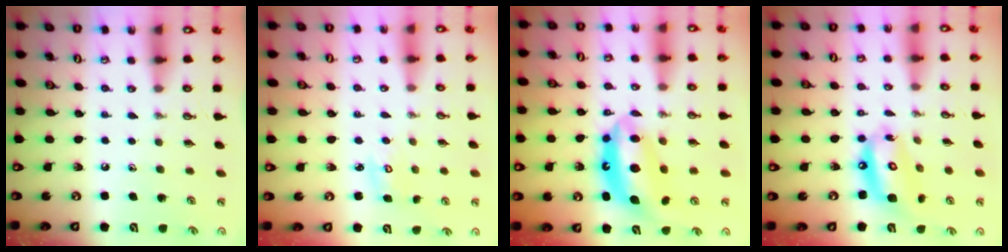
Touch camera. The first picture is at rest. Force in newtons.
{"total": 4.0, "press": 3.9, "slide": 0.3}
{"total": 12.9, "press": 12.9, "slide": 0.8}
{"total": 12.9, "press": 12.7, "slide": 1.9}